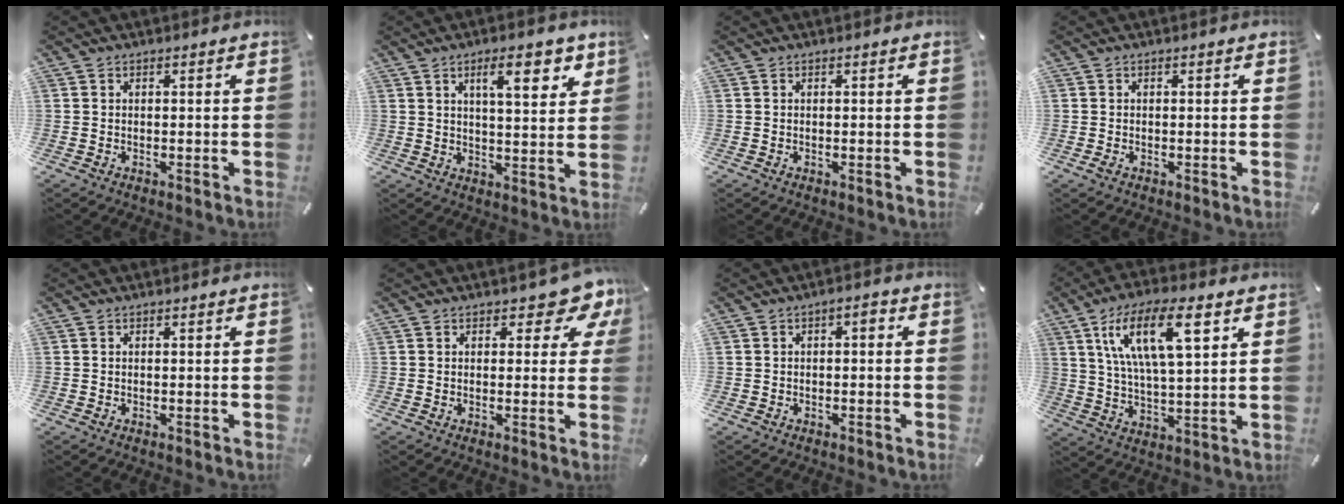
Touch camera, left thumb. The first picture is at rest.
{"total": 9.6, "force": [5.0, 3.2, 7.6], "torque": [-0.109, -0.015, 0.078]}
{"total": 0.0}
{"total": 1.9, "force": [-0.8, 1.4, 0.9], "torque": [-0.023, -0.001, -0.015]}
{"total": 0.0}
{"total": 6.5, "force": [3.8, 3.4, 4.0], "torque": [-0.034, -0.023, 0.057]}
{"total": 2.0, "force": [-0.9, 1.4, 1.1], "torque": [-0.016, 0.010, -0.023]}
{"total": 16.3, "force": [7.7, 6.0, 13.0], "torque": [-0.253, -0.005, 0.126]}